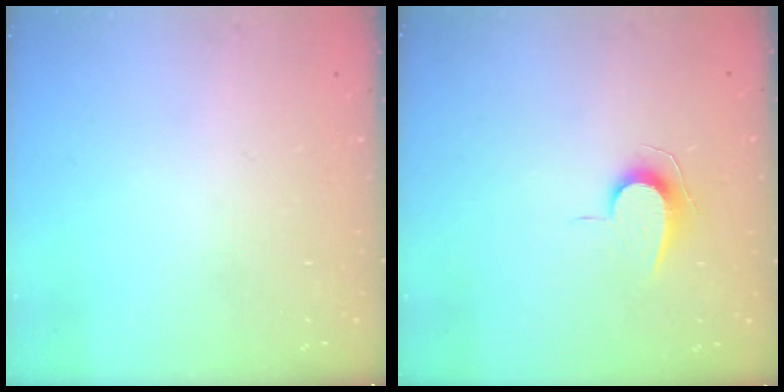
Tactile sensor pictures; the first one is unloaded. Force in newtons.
{"total": 7.0, "press": 7.0, "slide": 0.7}